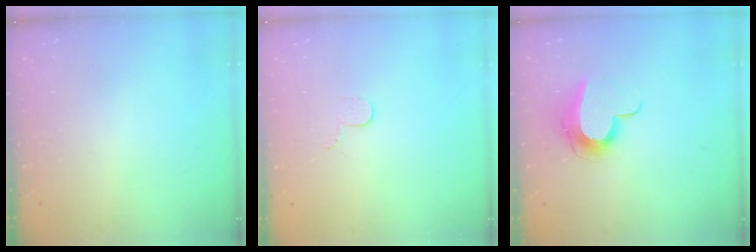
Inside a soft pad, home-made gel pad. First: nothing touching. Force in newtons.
{"total": 3.4, "press": 3.4, "slide": 0.4}
{"total": 9.9, "press": 9.9, "slide": 0.4}